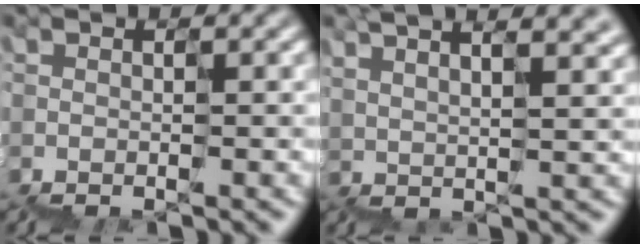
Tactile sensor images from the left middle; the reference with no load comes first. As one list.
[{"total": 7.5, "force": [4.2, 3.1, 5.4], "torque": [-0.027, 0.029, 0.064]}]